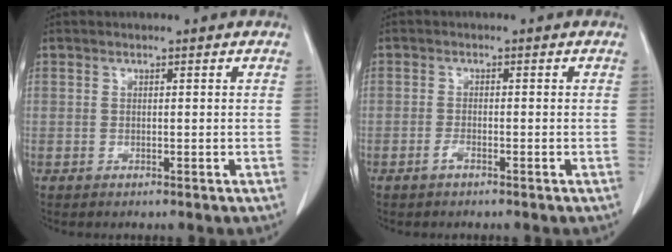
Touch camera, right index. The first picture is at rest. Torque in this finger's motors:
{"motor_torque": [0.00, -0.09, 0.05, 0.03]}